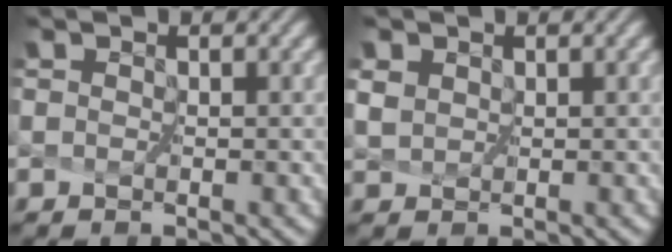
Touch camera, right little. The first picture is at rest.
{"total": 1.2, "force": [0.9, 0.7, 0.2], "torque": [-0.027, 0.004, 0.027]}